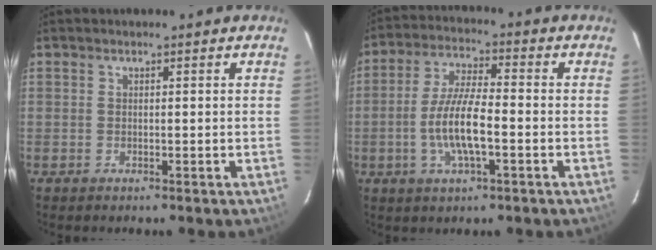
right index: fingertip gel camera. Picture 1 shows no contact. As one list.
[{"total": 9.8, "force": [-2.6, 2.5, 9.1], "torque": [-0.184, 0.003, -0.051]}]